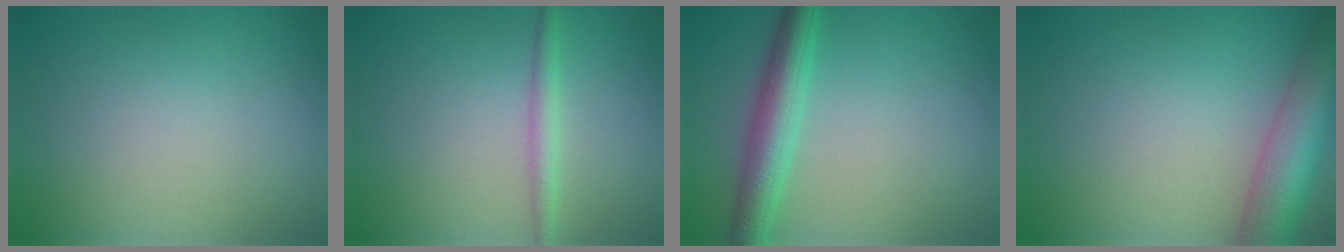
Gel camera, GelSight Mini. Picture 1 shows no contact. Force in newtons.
{"total": 1.7, "press": 1.7, "slide": 0.1}
{"total": 4.7, "press": 4.7, "slide": 0.1}
{"total": 7.3, "press": 7.3, "slide": 0.4}